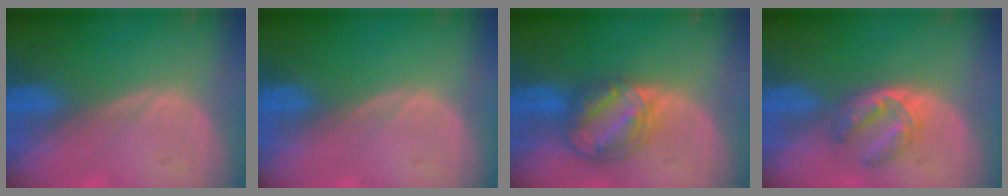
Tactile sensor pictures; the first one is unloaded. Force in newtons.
{"total": 0.0}
{"total": 8.1, "press": 7.0, "slide": 4.2}
{"total": 5.2, "press": 4.8, "slide": 2.0}